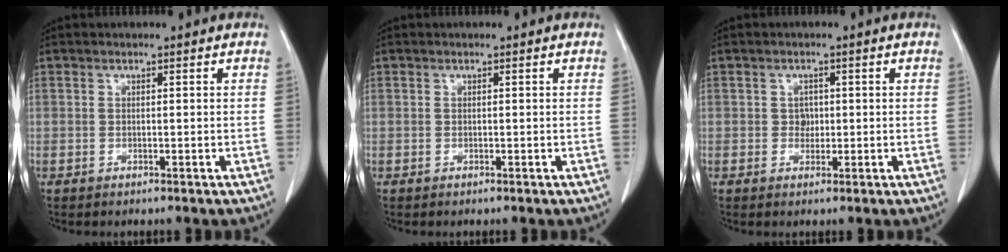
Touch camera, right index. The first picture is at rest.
{"total": 0.0}
{"total": 1.7, "force": [0.1, 1.4, 0.8], "torque": [-0.012, 0.003, 0.001]}